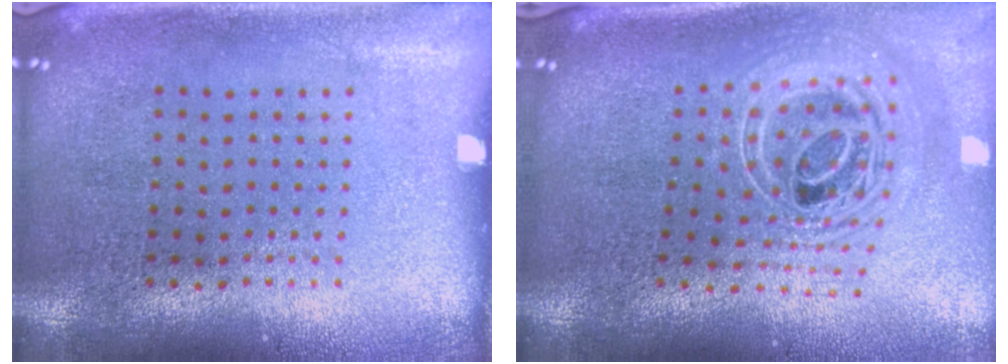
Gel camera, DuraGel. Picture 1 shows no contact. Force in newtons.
{"total": 2.6, "press": 1.9, "slide": 1.8}